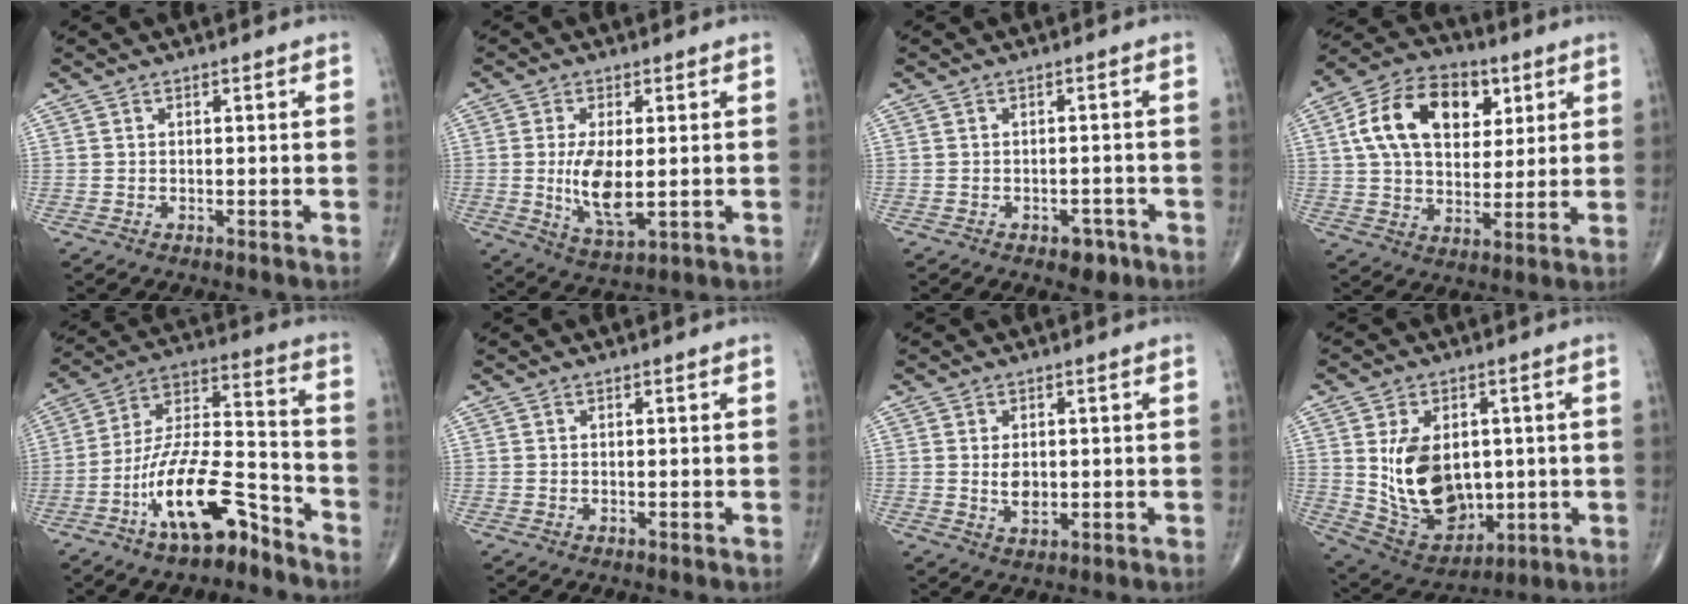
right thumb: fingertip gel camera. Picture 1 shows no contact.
{"total": 8.6, "force": [-0.2, 3.6, 7.8], "torque": [-0.146, -0.020, 0.006]}
{"total": 3.5, "force": [-2.0, 2.1, 2.0], "torque": [-0.009, 0.010, -0.021]}
{"total": 17.4, "force": [5.5, 11.4, 11.9], "torque": [-0.182, 0.000, 0.092]}
{"total": 16.6, "force": [-9.9, 6.2, 11.8], "torque": [-0.205, 0.086, -0.180]}
{"total": 0.0}
{"total": 3.5, "force": [0.2, 2.2, 2.7], "torque": [-0.037, -0.006, 0.010]}
{"total": 16.1, "force": [0.8, 11.1, 11.6], "torque": [-0.161, -0.012, 0.044]}